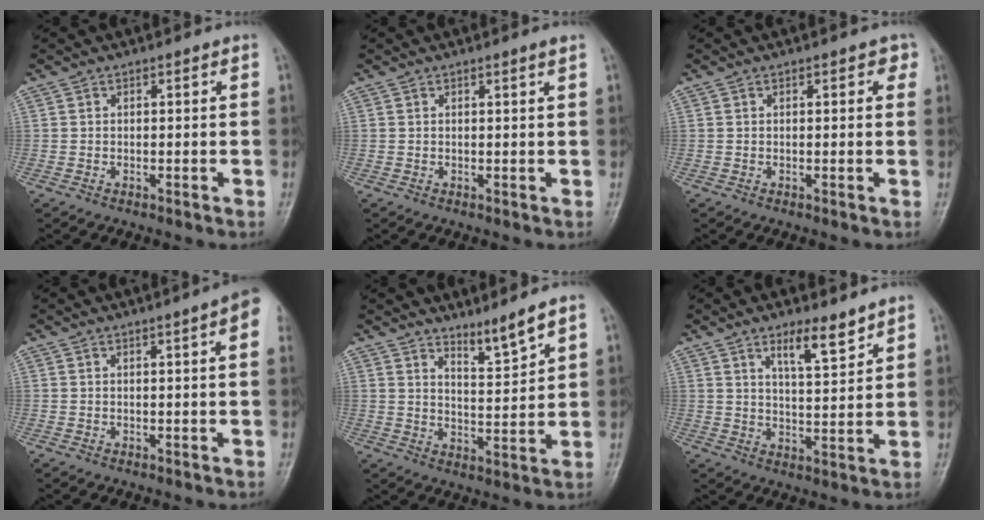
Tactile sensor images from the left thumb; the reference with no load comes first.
{"total": 1.0, "force": [0.6, -0.3, 0.7], "torque": [-0.019, -0.006, 0.012]}
{"total": 2.1, "force": [0.9, 1.1, 1.6], "torque": [-0.010, 0.001, 0.008]}
{"total": 5.7, "force": [2.5, 0.3, 5.1], "torque": [-0.057, 0.004, 0.027]}
{"total": 5.5, "force": [4.6, -0.2, 3.1], "torque": [-0.051, -0.053, 0.088]}
{"total": 7.0, "force": [5.0, 1.5, 4.6], "torque": [-0.066, -0.041, 0.084]}